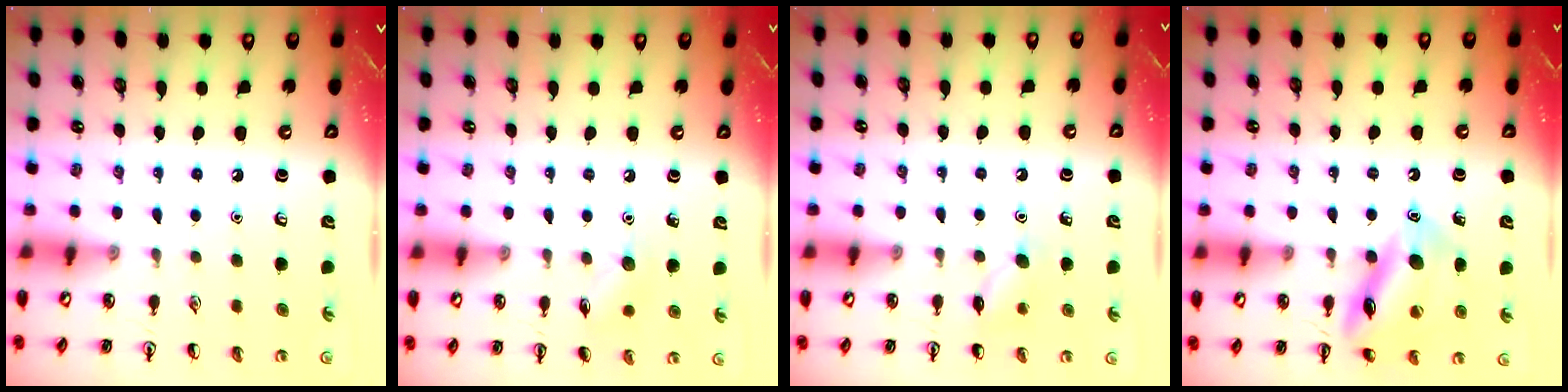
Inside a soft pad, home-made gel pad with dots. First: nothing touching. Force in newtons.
{"total": 6.6, "press": 6.5, "slide": 1.4}
{"total": 6.6, "press": 6.4, "slide": 1.7}
{"total": 14.4, "press": 14.3, "slide": 1.1}